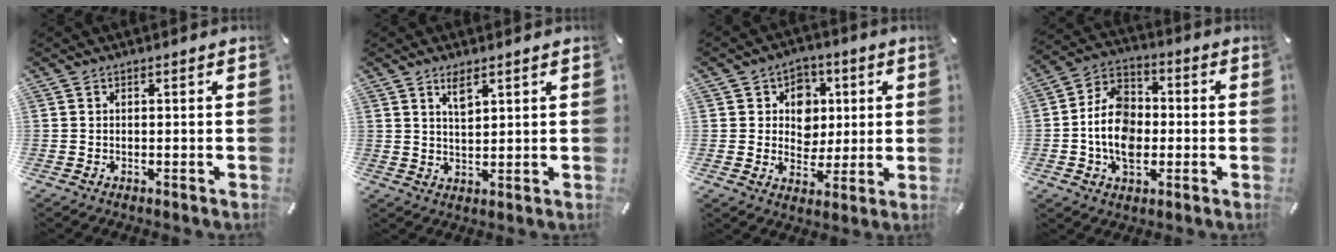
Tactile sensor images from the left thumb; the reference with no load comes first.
{"total": 4.1, "force": [2.7, 1.5, 2.6], "torque": [-0.050, -0.007, 0.047]}
{"total": 10.2, "force": [1.7, 9.3, 3.7], "torque": [-0.047, -0.007, 0.033]}
{"total": 11.9, "force": [-2.0, 8.9, 7.7], "torque": [-0.168, 0.019, -0.039]}